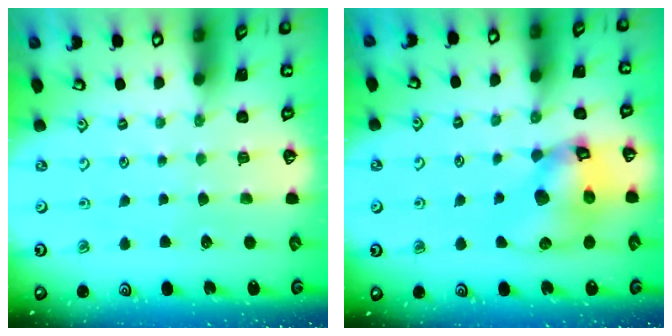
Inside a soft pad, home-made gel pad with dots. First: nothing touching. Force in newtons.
{"total": 13.6, "press": 13.5, "slide": 1.8}